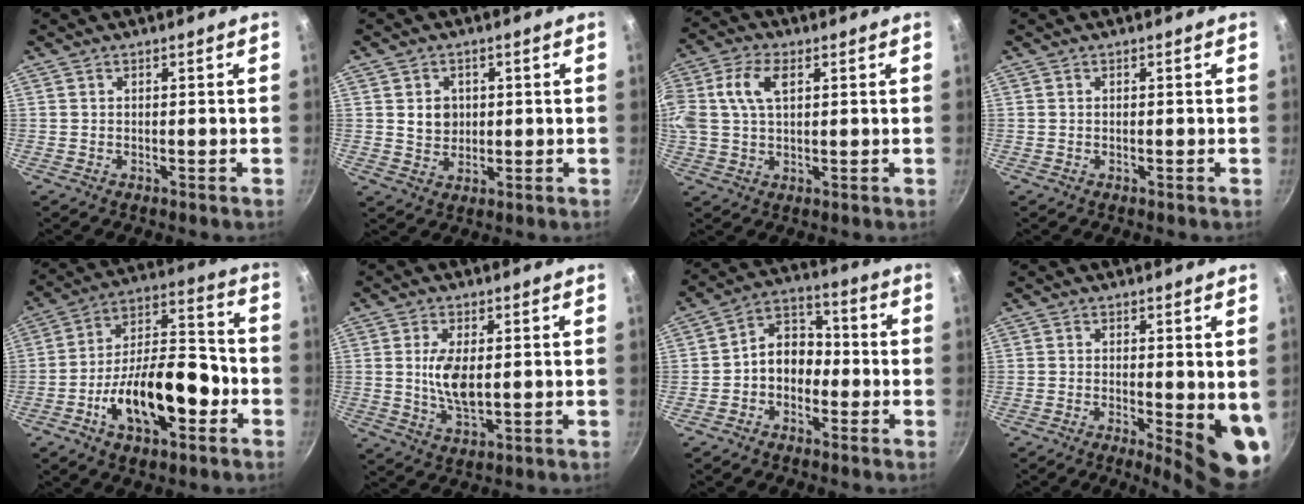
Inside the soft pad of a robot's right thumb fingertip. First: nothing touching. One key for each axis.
{"total": 4.7, "fx": 0.8, "fy": 4.0, "fz": 2.3, "tx": -0.018, "ty": -0.002, "tz": 0.015}
{"total": 11.2, "fx": 3.0, "fy": 6.7, "fz": 8.5, "tx": -0.173, "ty": 0.022, "tz": 0.050}
{"total": 0.0}
{"total": 18.9, "fx": -6.7, "fy": 9.2, "fz": 15.1, "tx": -0.218, "ty": 0.058, "tz": -0.115}
{"total": 7.3, "fx": 0.7, "fy": 3.4, "fz": 6.4, "tx": -0.123, "ty": -0.010, "tz": 0.018}
{"total": 8.4, "fx": -1.8, "fy": 6.5, "fz": 5.1, "tx": -0.039, "ty": 0.043, "tz": -0.047}
{"total": 9.2, "fx": -1.1, "fy": 2.8, "fz": 8.7, "tx": -0.099, "ty": -0.014, "tz": -0.008}